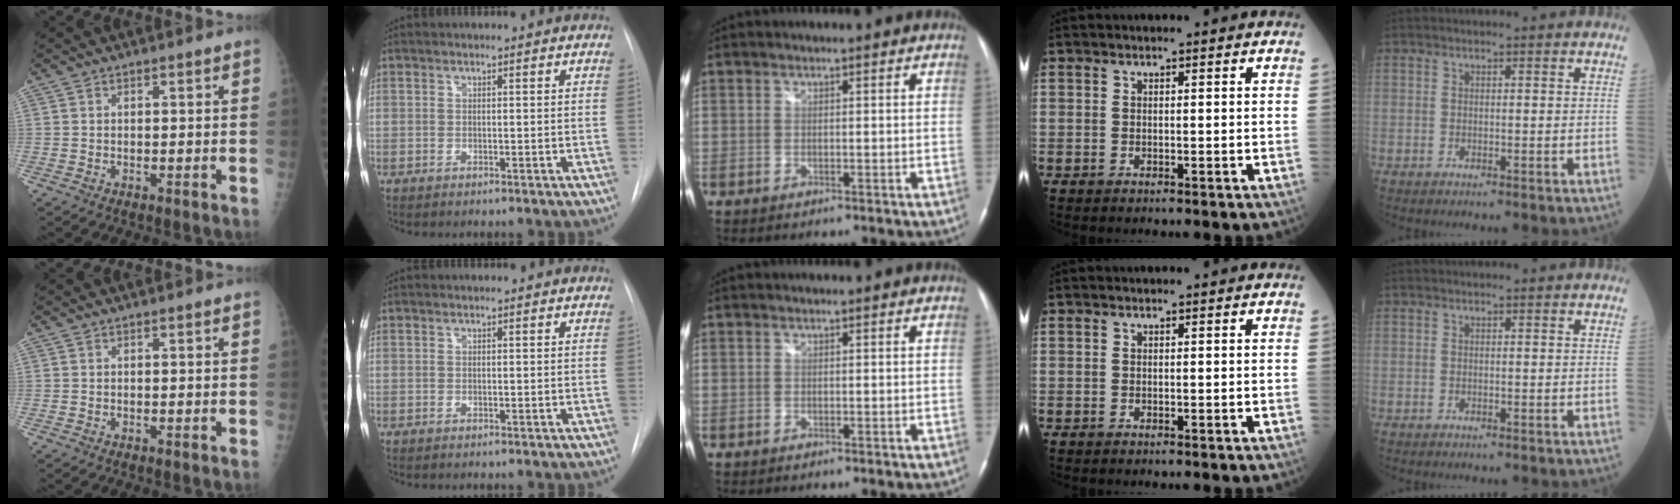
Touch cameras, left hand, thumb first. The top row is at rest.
{}